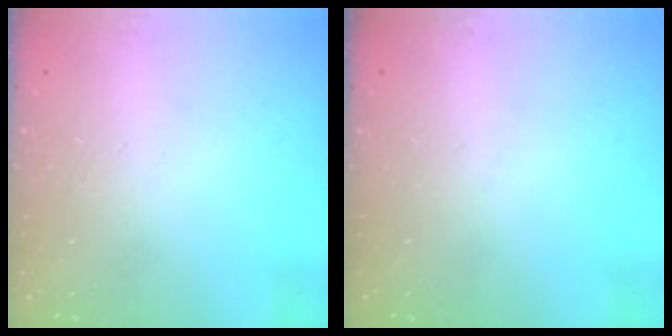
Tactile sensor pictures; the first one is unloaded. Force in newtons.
{"total": 0.0}